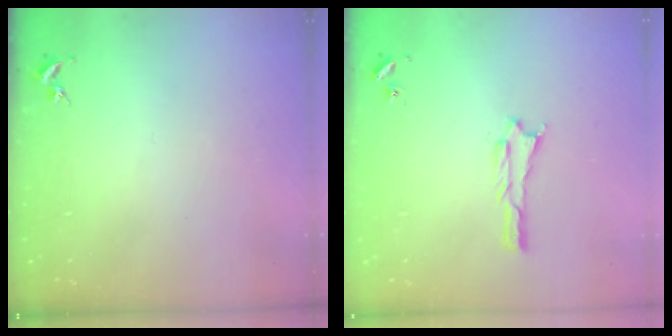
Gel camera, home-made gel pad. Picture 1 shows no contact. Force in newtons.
{"total": 0.6, "press": 0.6, "slide": 0.1}